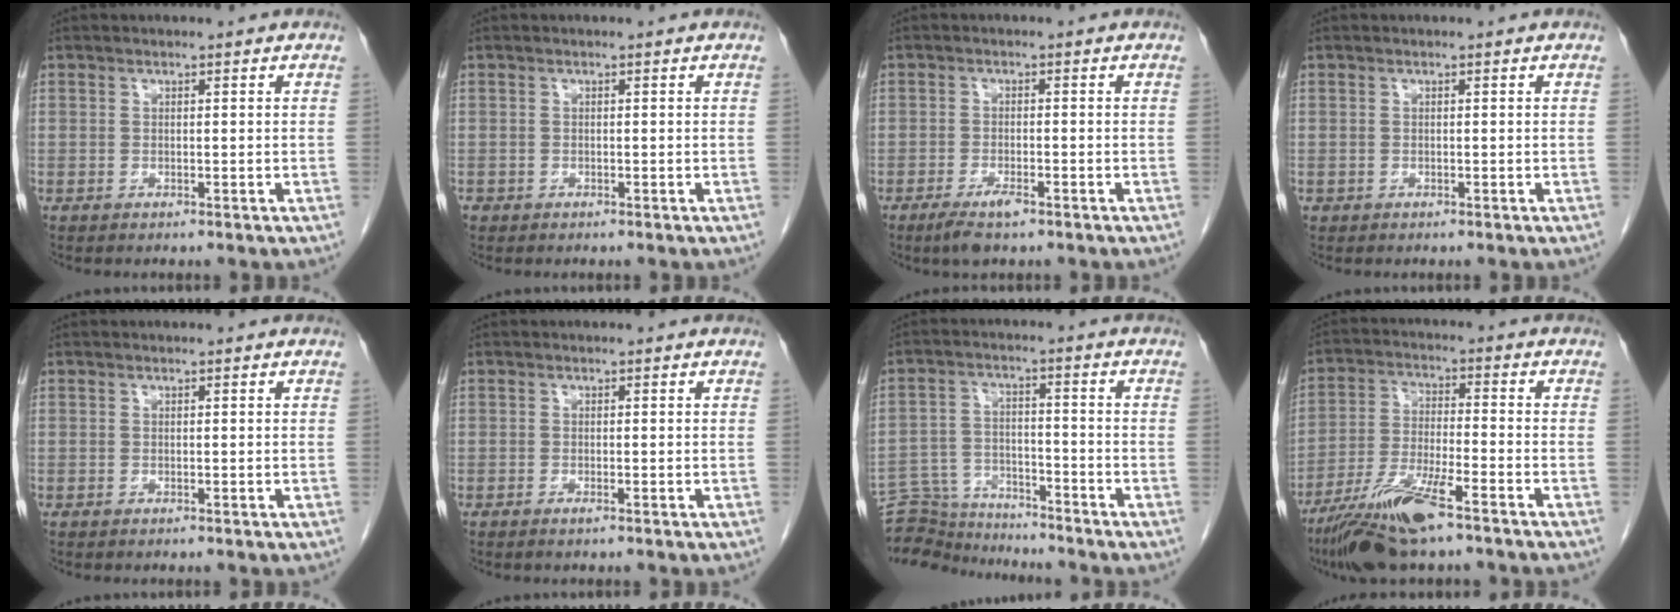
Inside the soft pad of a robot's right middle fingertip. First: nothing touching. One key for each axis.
{"total": 0.7, "fx": -0.4, "fy": 0.5, "fz": 0.1, "tx": -0.008, "ty": 0.003, "tz": -0.008}
{"total": 3.6, "fx": -2.3, "fy": 0.8, "fz": 2.6, "tx": -0.053, "ty": -0.004, "tz": -0.040}
{"total": 0.0}
{"total": 0.0}
{"total": 0.6, "fx": -0.4, "fy": 0.0, "fz": 0.5, "tx": -0.011, "ty": -0.001, "tz": -0.008}
{"total": 11.2, "fx": -11.0, "fy": 2.0, "fz": 0.8, "tx": -0.016, "ty": 0.022, "tz": -0.185}
{"total": 11.7, "fx": -7.9, "fy": 1.2, "fz": 8.5, "tx": -0.172, "ty": -0.026, "tz": -0.144}